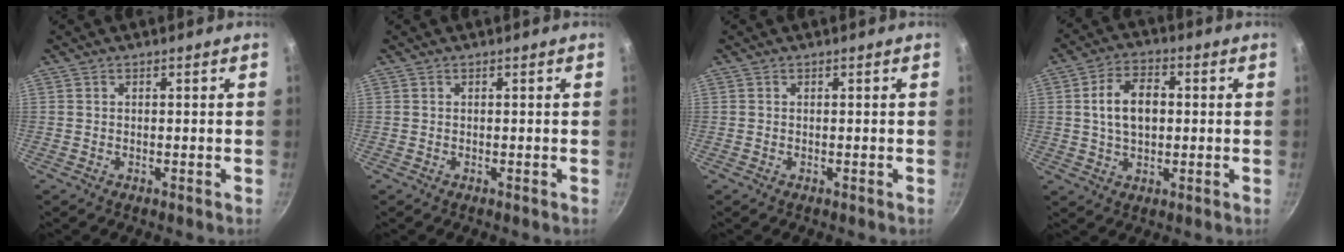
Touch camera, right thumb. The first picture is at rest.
{"total": 0.0}
{"total": 0.0}
{"total": 9.2, "force": [0.9, 5.8, 7.1], "torque": [-0.108, 0.014, 0.012]}